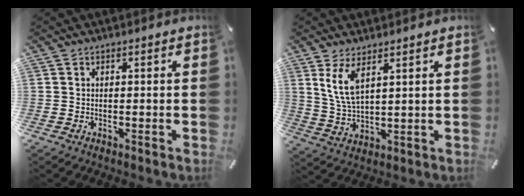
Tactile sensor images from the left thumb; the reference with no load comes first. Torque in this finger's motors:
{"motor_torque": [0.61, 1.20, 0.92, -1.11, 0.13]}